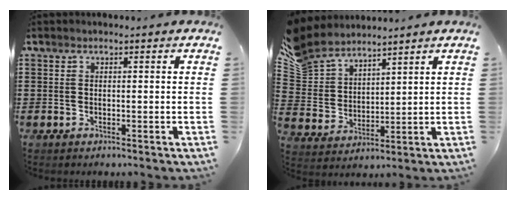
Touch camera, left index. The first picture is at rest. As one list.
[{"total": 6.9, "force": [6.1, 3.2, 0.9], "torque": [-0.054, -0.025, 0.118]}]